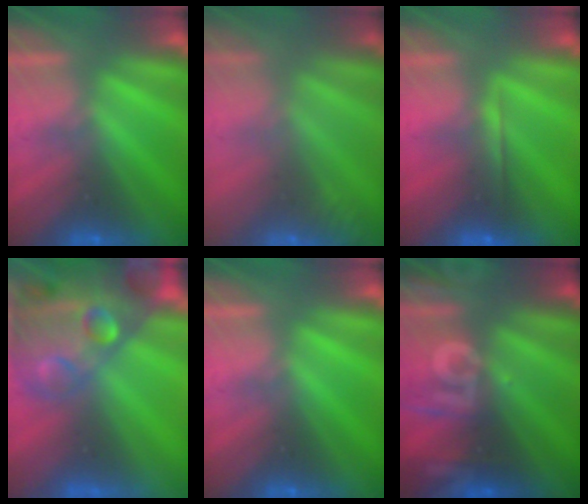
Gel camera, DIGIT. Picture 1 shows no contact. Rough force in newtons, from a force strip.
{"total": 2.4}
{"total": 1.8}
{"total": 10.6}
{"total": 0.0}
{"total": 2.6}